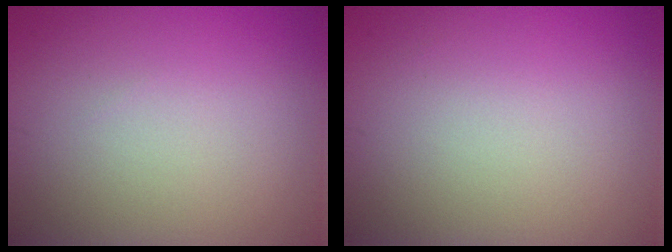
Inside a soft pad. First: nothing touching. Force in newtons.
{"total": 0.0}